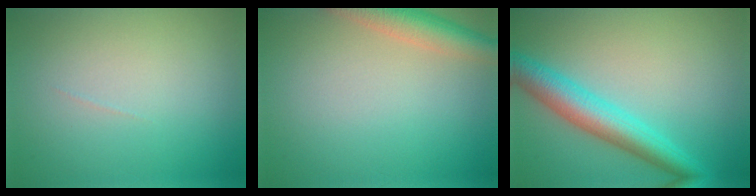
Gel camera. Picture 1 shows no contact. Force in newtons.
{"total": 4.1, "press": 4.0, "slide": 0.3}
{"total": 5.3, "press": 5.3, "slide": 0.1}